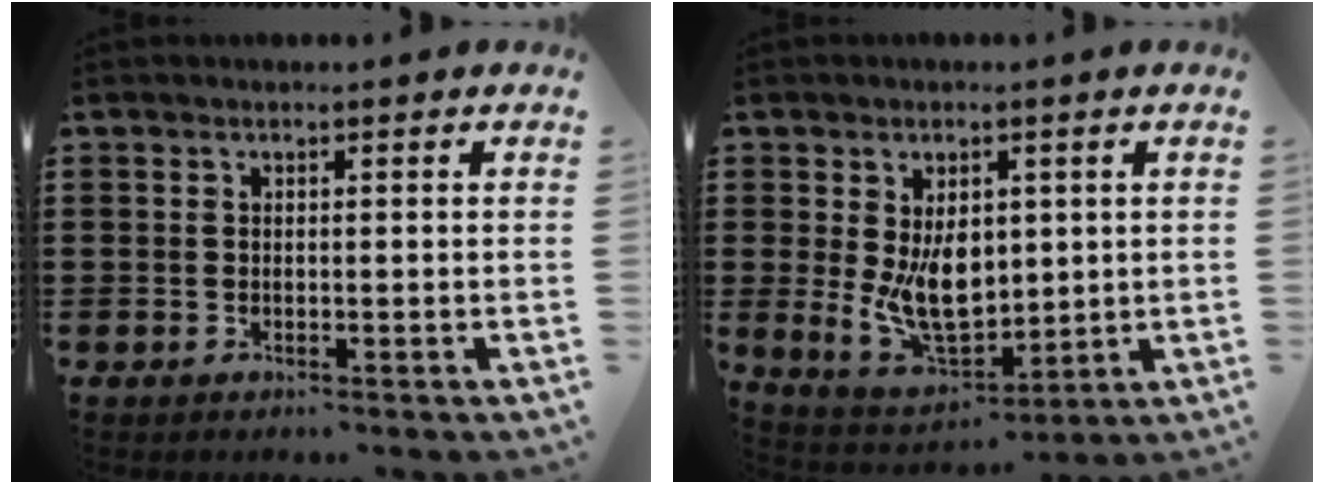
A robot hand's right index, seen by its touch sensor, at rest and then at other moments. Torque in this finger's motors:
{"motor_torque": [2.05, 0.08, 0.81, 0.21]}